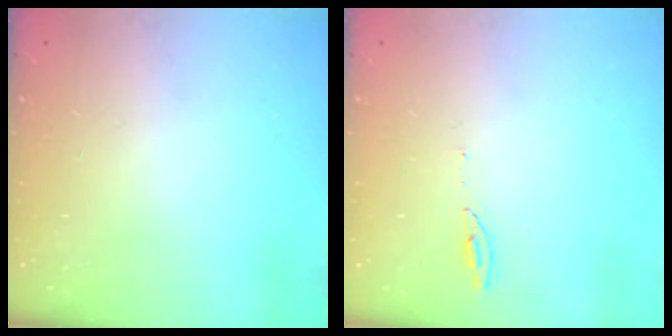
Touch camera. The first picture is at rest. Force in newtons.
{"total": 3.5, "press": 3.5, "slide": 0.3}